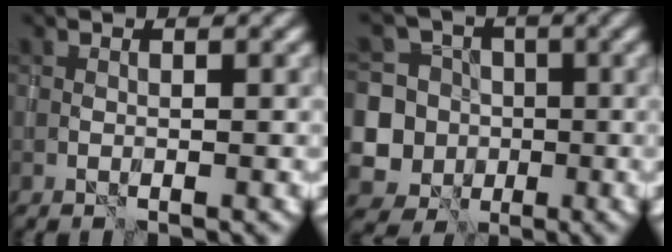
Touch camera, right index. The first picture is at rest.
{"total": 9.3, "force": [-2.2, 8.7, 2.6], "torque": [-0.060, 0.006, -0.062]}